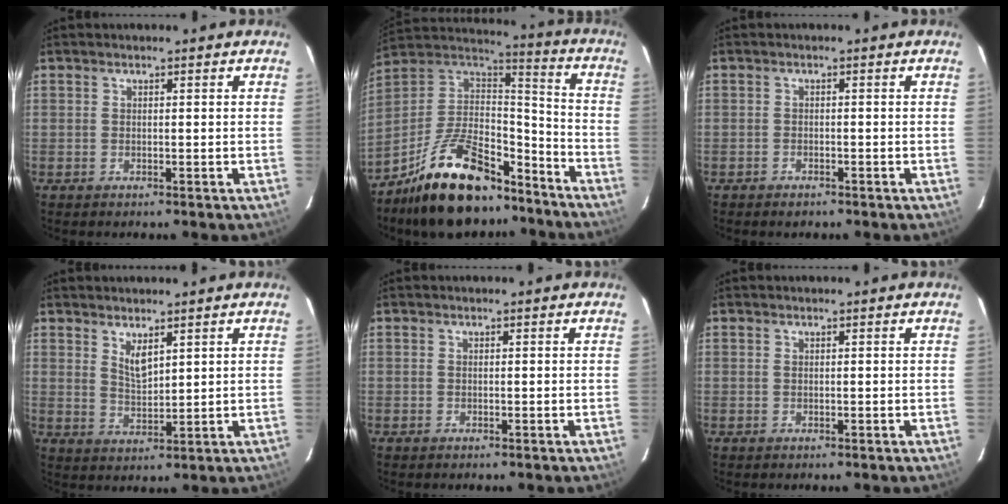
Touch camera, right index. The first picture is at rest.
{"total": 23.1, "force": [-15.9, 9.9, 13.5], "torque": [-0.264, 0.017, -0.252]}
{"total": 1.6, "force": [-1.3, 0.8, 0.4], "torque": [-0.015, 0.001, -0.022]}
{"total": 3.4, "force": [2.5, 0.7, 2.1], "torque": [-0.039, -0.008, 0.046]}
{"total": 0.0}
{"total": 0.0}